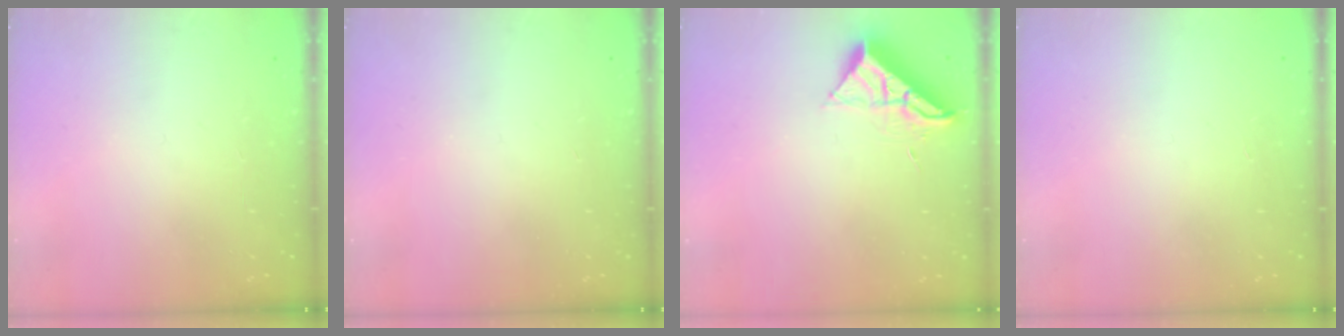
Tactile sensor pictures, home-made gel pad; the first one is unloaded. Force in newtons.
{"total": 0.0}
{"total": 10.2, "press": 10.2, "slide": 0.5}
{"total": 1.7, "press": 1.7, "slide": 0.1}